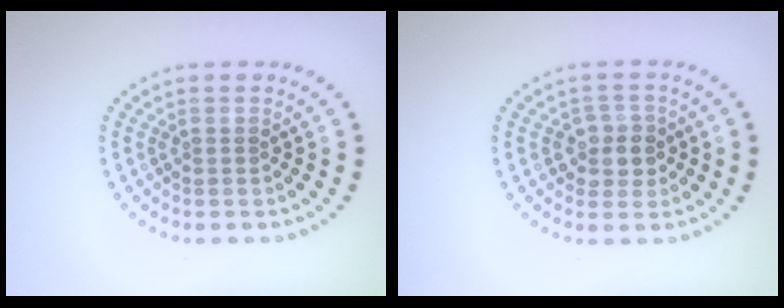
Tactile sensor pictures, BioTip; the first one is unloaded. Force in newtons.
{"total": 2.6, "press": 2.4, "slide": 1.0}